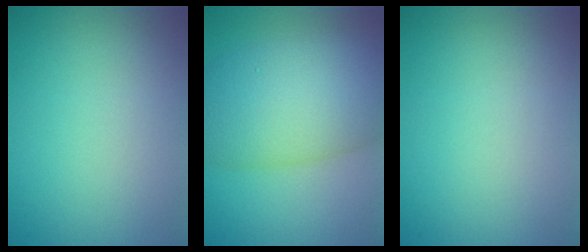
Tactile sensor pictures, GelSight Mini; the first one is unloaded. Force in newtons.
{"total": 9.5, "press": 9.5, "slide": 0.3}
{"total": 0.0}